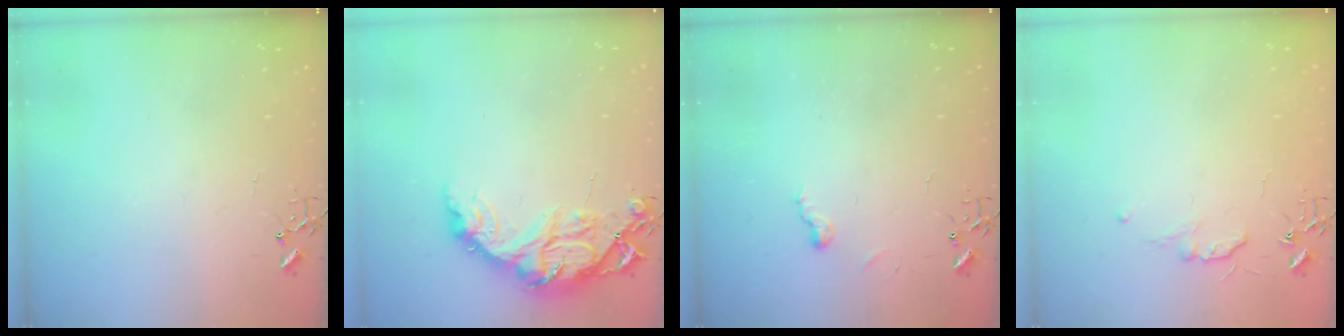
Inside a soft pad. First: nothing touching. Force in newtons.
{"total": 15.4, "press": 15.4, "slide": 0.6}
{"total": 5.9, "press": 5.9, "slide": 0.4}
{"total": 5.0, "press": 4.9, "slide": 0.6}